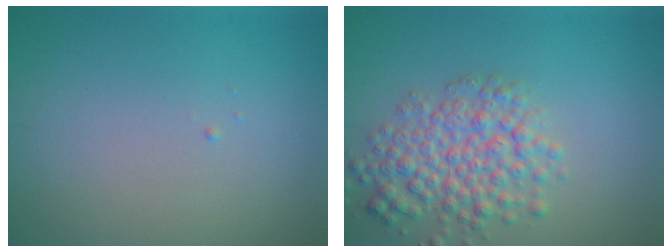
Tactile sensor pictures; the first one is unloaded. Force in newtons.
{"total": 4.9, "press": 4.9, "slide": 0.2}